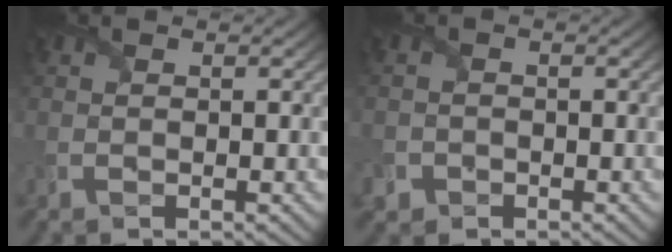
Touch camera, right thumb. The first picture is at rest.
{"total": 2.5, "force": [-1.5, 2.0, 0.4], "torque": [-0.010, -0.002, -0.031]}